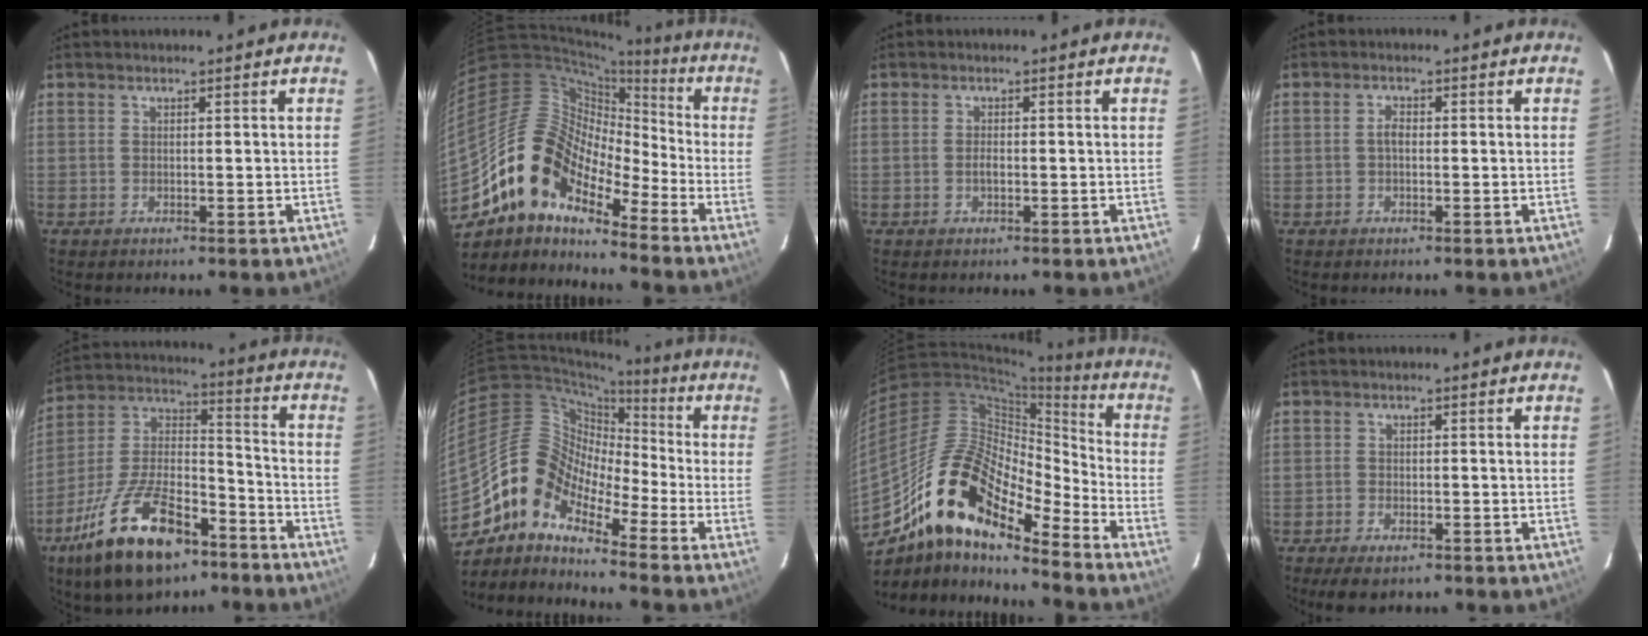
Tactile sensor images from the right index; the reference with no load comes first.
{"total": 15.4, "force": [-10.6, 6.8, 8.8], "torque": [-0.147, 0.007, -0.217]}
{"total": 1.2, "force": [-0.4, 0.5, 1.1], "torque": [-0.021, 0.000, -0.008]}
{"total": 1.5, "force": [-0.2, 0.9, 1.2], "torque": [-0.025, 0.007, -0.006]}
{"total": 22.5, "force": [-13.3, 10.1, 15.0], "torque": [-0.297, -0.002, -0.225]}
{"total": 11.0, "force": [-7.2, 5.5, 6.2], "torque": [-0.098, 0.023, -0.164]}
{"total": 18.9, "force": [-13.6, 6.3, 11.6], "torque": [-0.195, -0.004, -0.270]}
{"total": 4.7, "force": [-3.4, 2.0, 2.6], "torque": [-0.065, -0.015, -0.055]}